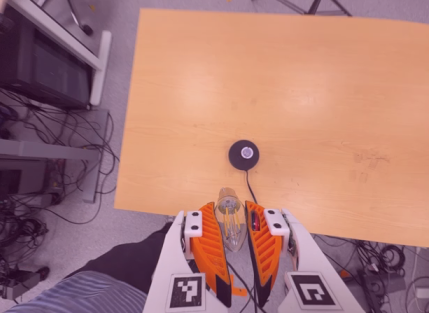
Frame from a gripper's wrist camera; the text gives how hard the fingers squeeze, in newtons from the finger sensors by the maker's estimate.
{"total": 19.2, "left": 24.0, "right": 14.4}